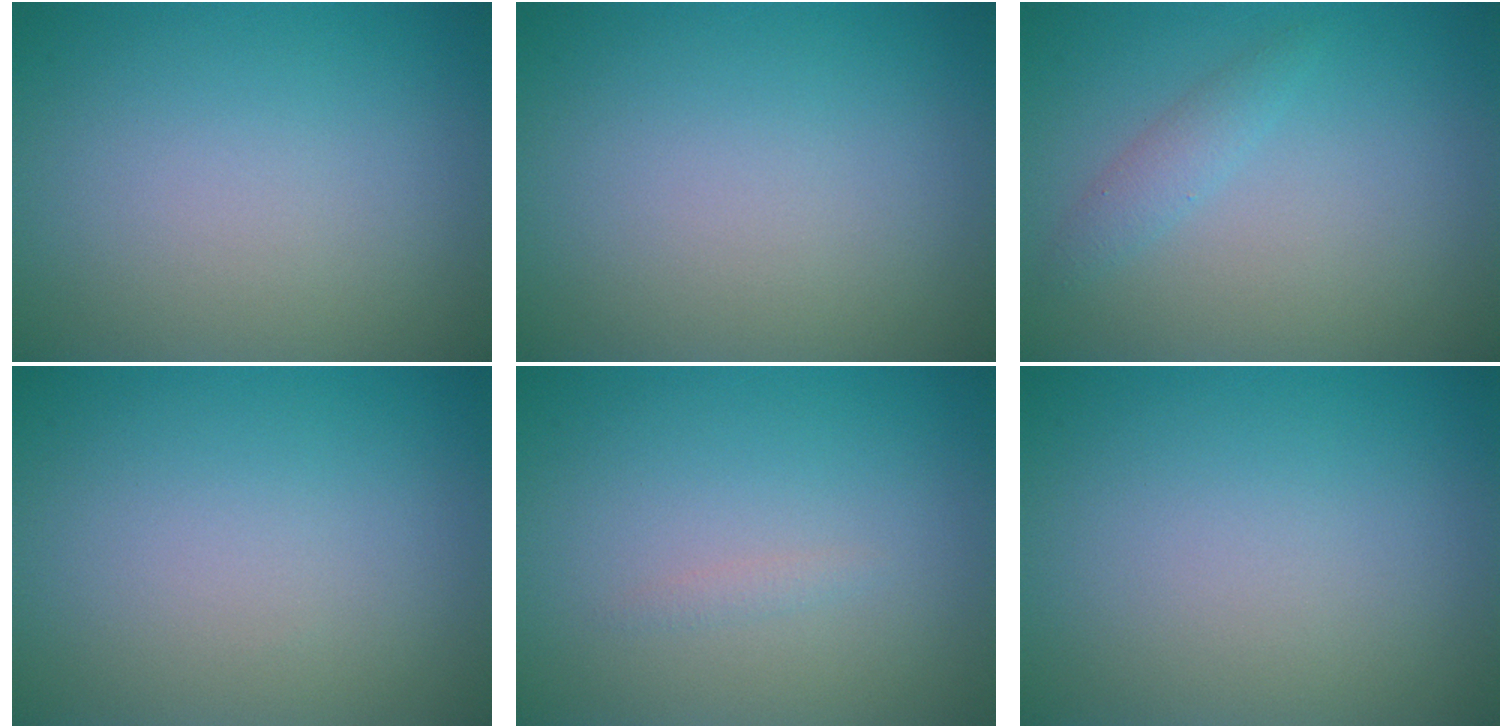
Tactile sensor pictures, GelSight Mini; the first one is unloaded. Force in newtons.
{"total": 0.0}
{"total": 1.5, "press": 1.5, "slide": 0.1}
{"total": 0.0}
{"total": 0.5, "press": 0.5, "slide": 0.0}
{"total": 0.0}